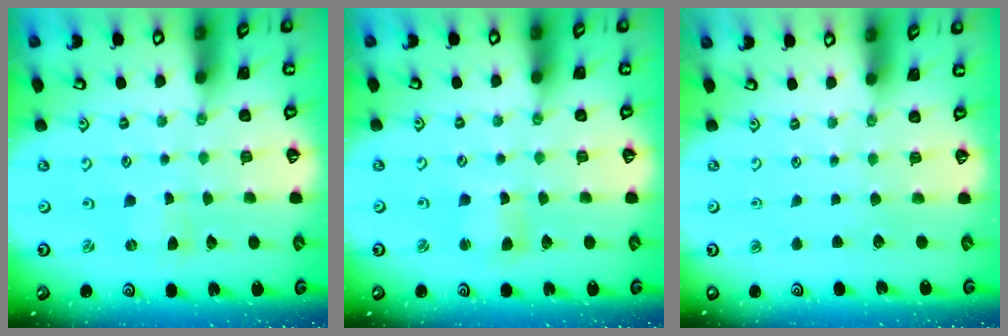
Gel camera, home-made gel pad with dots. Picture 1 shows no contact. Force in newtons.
{"total": 2.5, "press": 2.5, "slide": 0.3}
{"total": 0.0}